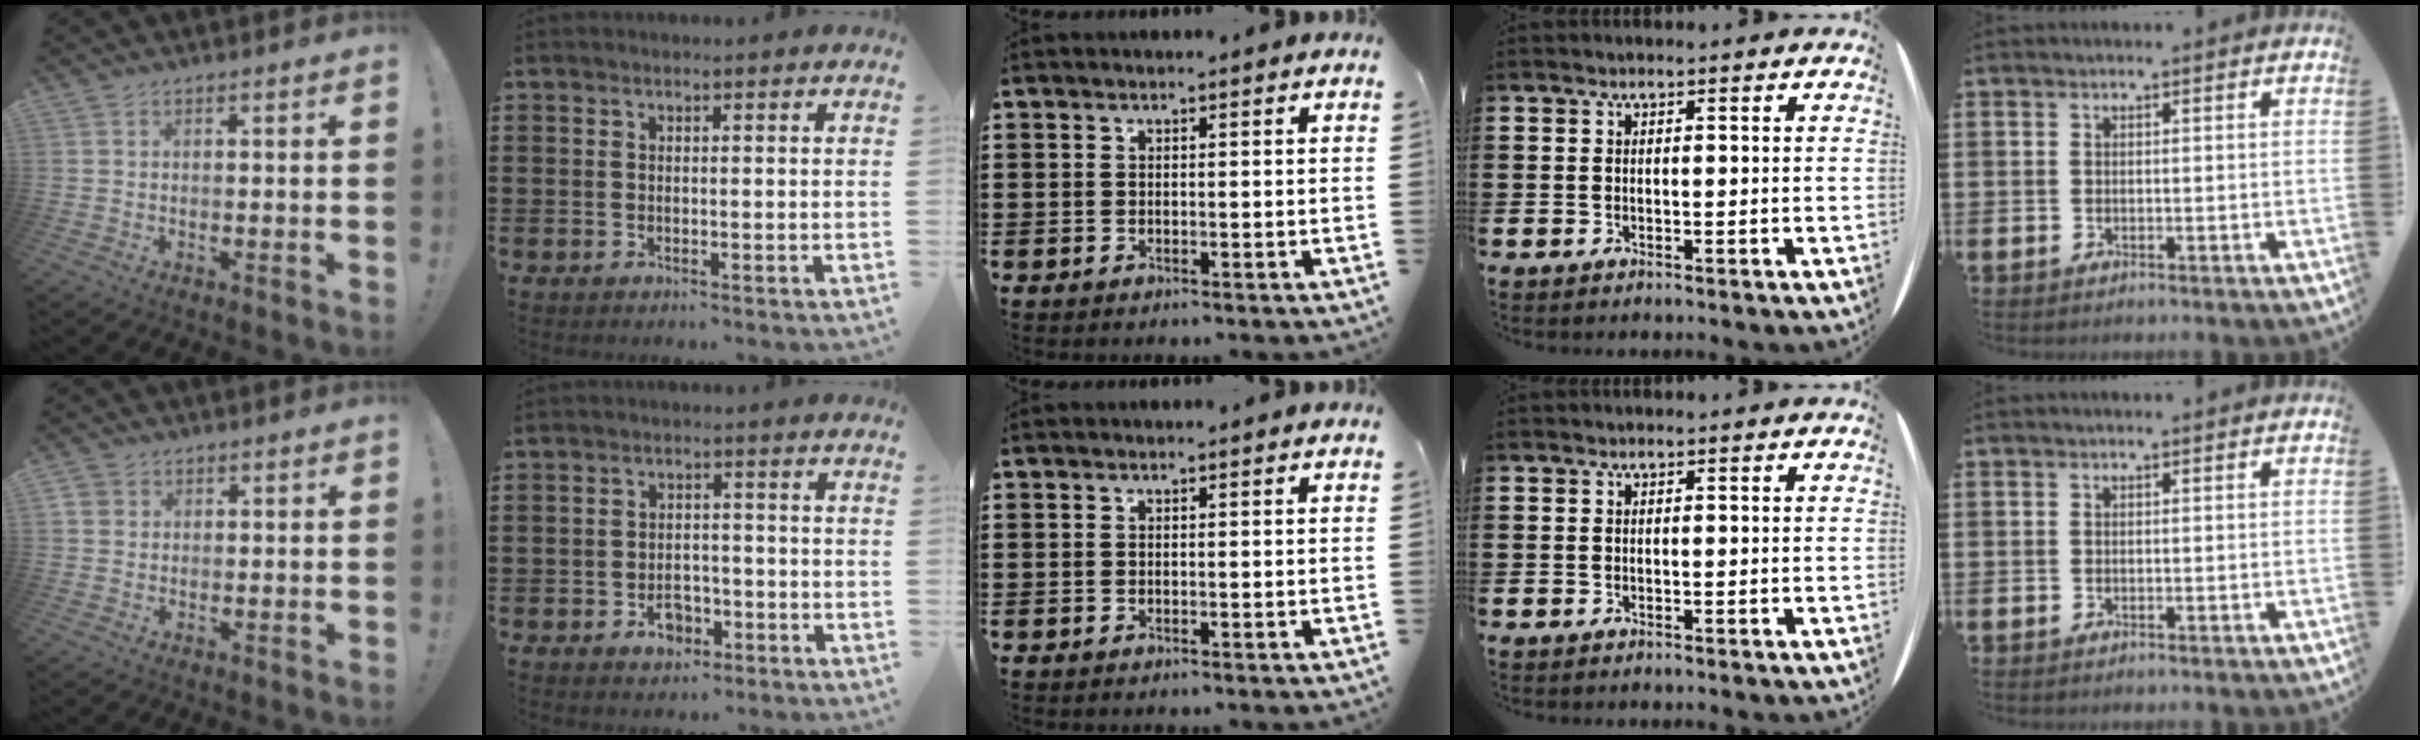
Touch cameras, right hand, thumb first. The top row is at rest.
{"thumb": {"total": 2.4, "force": [0.9, 2.1, 0.5], "torque": [-0.013, 0.002, 0.018]}, "index": {"total": 3.9, "force": [-2.1, 2.5, 2.1], "torque": [-0.039, 0.004, -0.037]}}